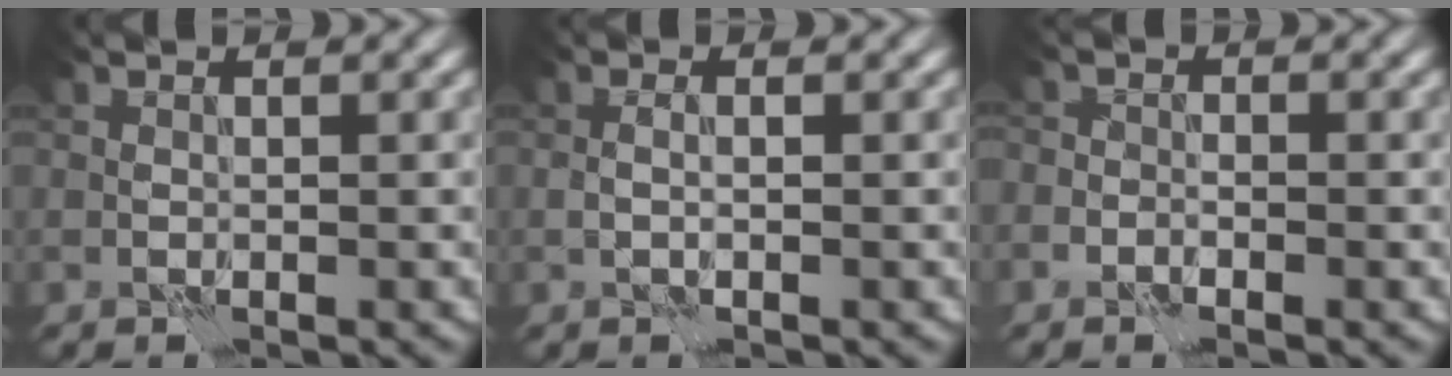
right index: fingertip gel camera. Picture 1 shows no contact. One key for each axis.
{"total": 0.7, "fx": -0.2, "fy": 0.1, "fz": 0.7, "tx": -0.014, "ty": 0.003, "tz": -0.006}
{"total": 1.6, "fx": -1.0, "fy": 0.9, "fz": 0.9, "tx": 0.001, "ty": 0.004, "tz": -0.018}